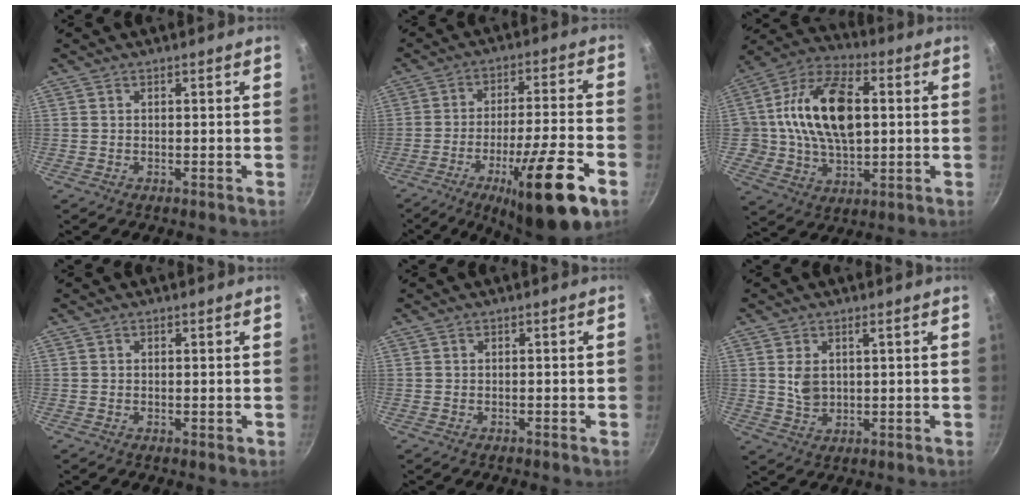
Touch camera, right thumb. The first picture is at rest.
{"total": 19.3, "force": [-8.9, 3.9, 16.6], "torque": [-0.250, 0.033, -0.133]}
{"total": 18.1, "force": [2.2, 11.6, 13.8], "torque": [-0.236, 0.013, 0.030]}
{"total": 0.9, "force": [0.1, 0.6, 0.6], "torque": [-0.007, 0.001, 0.000]}
{"total": 0.7, "force": [-0.2, 0.3, 0.6], "torque": [-0.003, 0.004, -0.005]}
{"total": 4.3, "force": [1.1, 2.8, 3.1], "torque": [-0.052, -0.008, 0.028]}